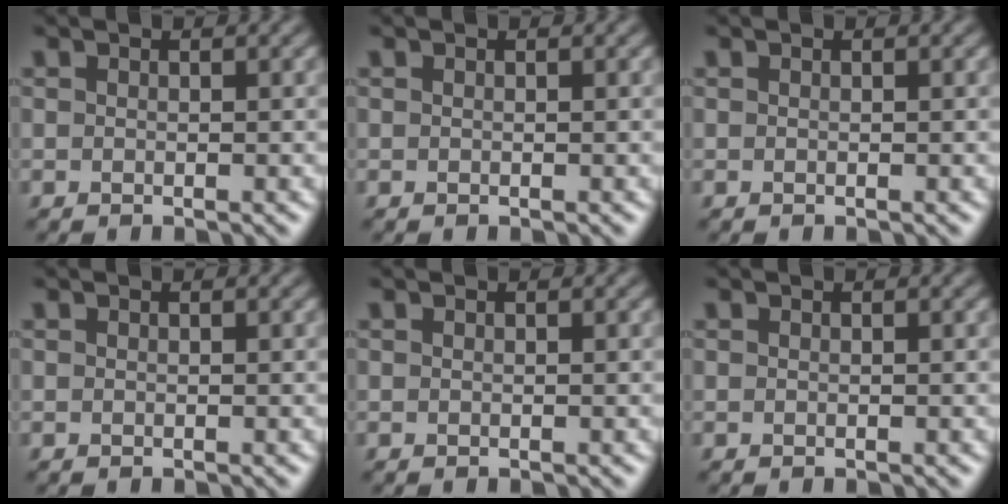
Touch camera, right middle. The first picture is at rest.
{"total": 0.0}
{"total": 0.0}
{"total": 0.0}
{"total": 0.0}
{"total": 0.0}